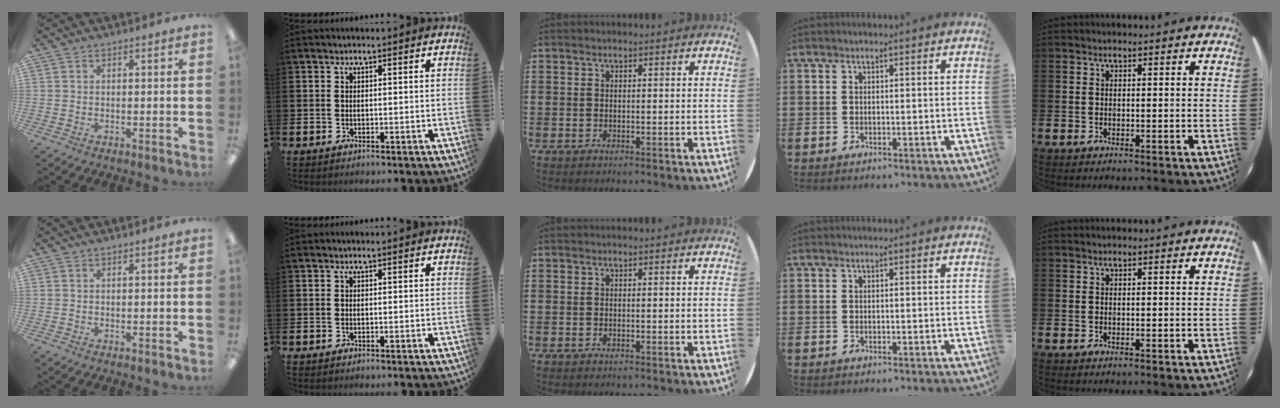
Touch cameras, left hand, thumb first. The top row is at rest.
{}